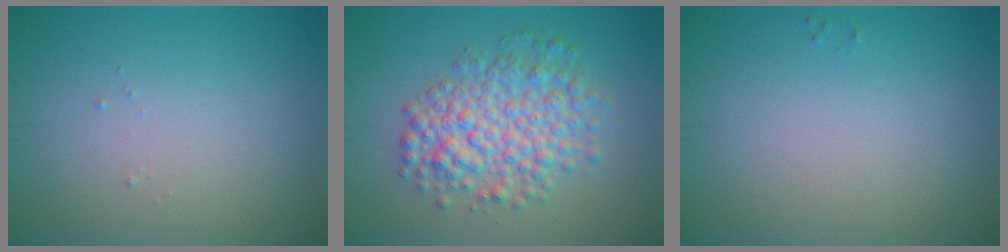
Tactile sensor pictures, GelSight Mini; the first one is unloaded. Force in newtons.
{"total": 5.8, "press": 5.8, "slide": 0.1}
{"total": 0.0}